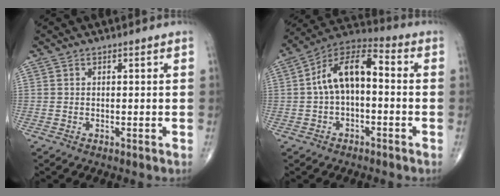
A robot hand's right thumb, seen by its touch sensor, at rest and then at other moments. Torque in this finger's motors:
{"motor_torque": [-0.55, 1.00, 0.16, -0.15, 0.14]}